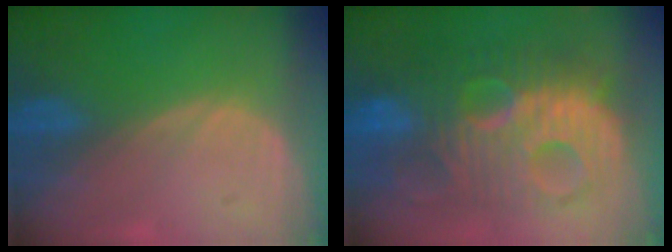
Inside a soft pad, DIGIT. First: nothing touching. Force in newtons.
{"total": 13.1, "press": 13.1, "slide": 1.1}